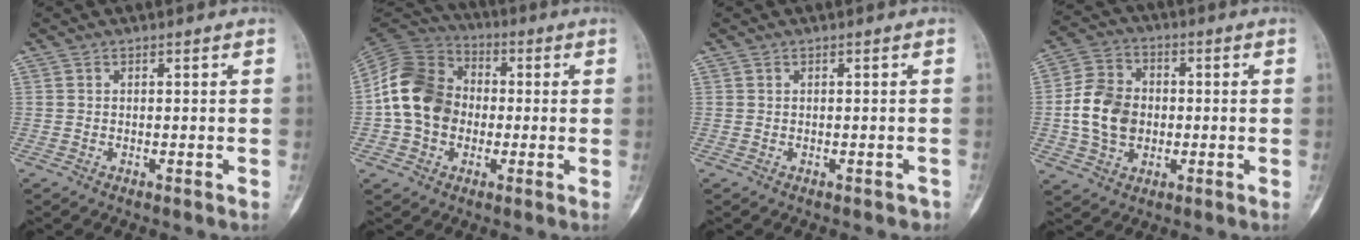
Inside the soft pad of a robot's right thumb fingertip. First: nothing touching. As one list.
[{"total": 14.9, "force": [-0.8, 12.0, 8.9], "torque": [-0.145, 0.030, -0.025]}, {"total": 0.8, "force": [-0.5, 0.5, 0.3], "torque": [-0.001, 0.009, -0.004]}, {"total": 11.8, "force": [-0.9, 9.3, 7.3], "torque": [-0.117, 0.017, -0.019]}]